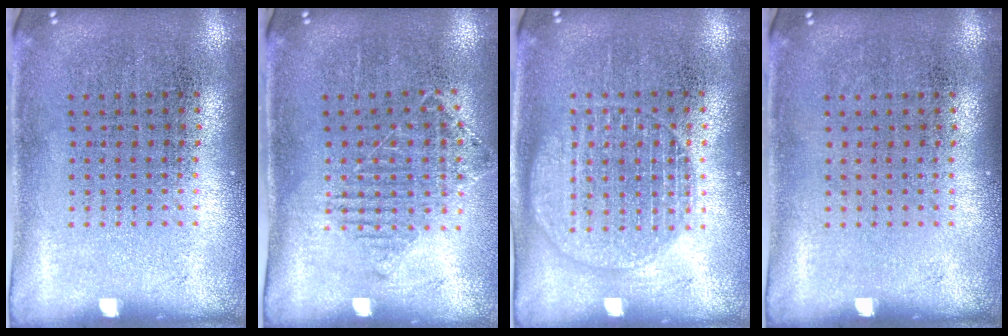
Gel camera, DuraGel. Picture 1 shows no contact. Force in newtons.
{"total": 1.1, "press": 1.0, "slide": 0.5}
{"total": 1.4, "press": 1.4, "slide": 0.1}
{"total": 0.0}